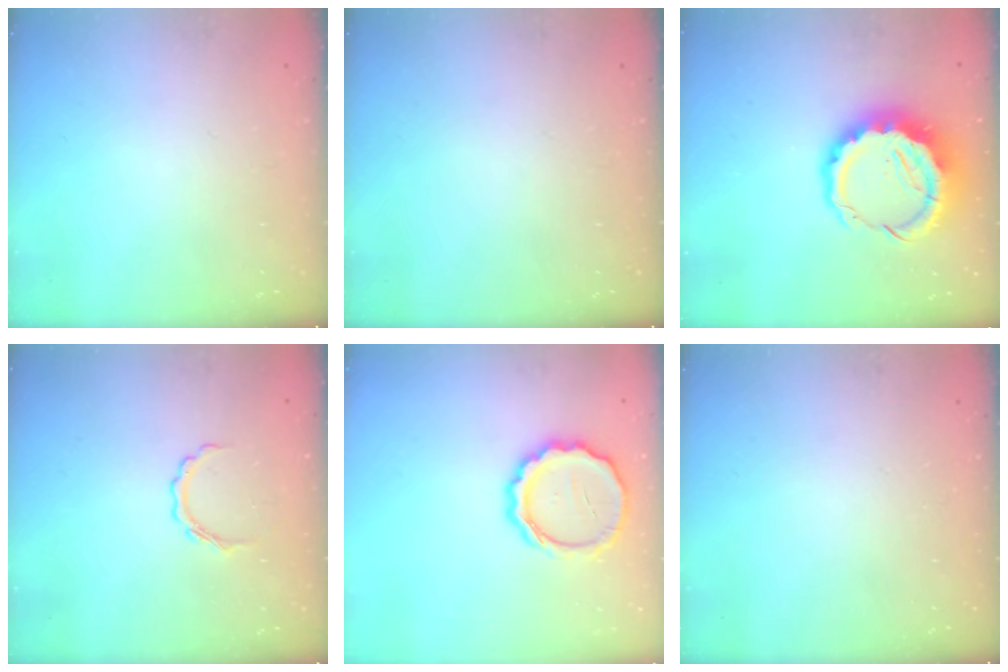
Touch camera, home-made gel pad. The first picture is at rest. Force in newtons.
{"total": 0.0}
{"total": 11.4, "press": 11.0, "slide": 2.8}
{"total": 4.3, "press": 4.3, "slide": 0.6}
{"total": 12.5, "press": 12.2, "slide": 2.7}
{"total": 0.0}